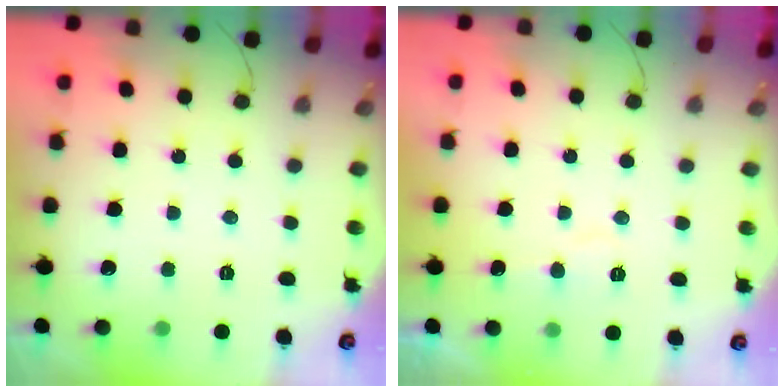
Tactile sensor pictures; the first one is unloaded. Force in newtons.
{"total": 5.9, "press": 5.9, "slide": 0.4}